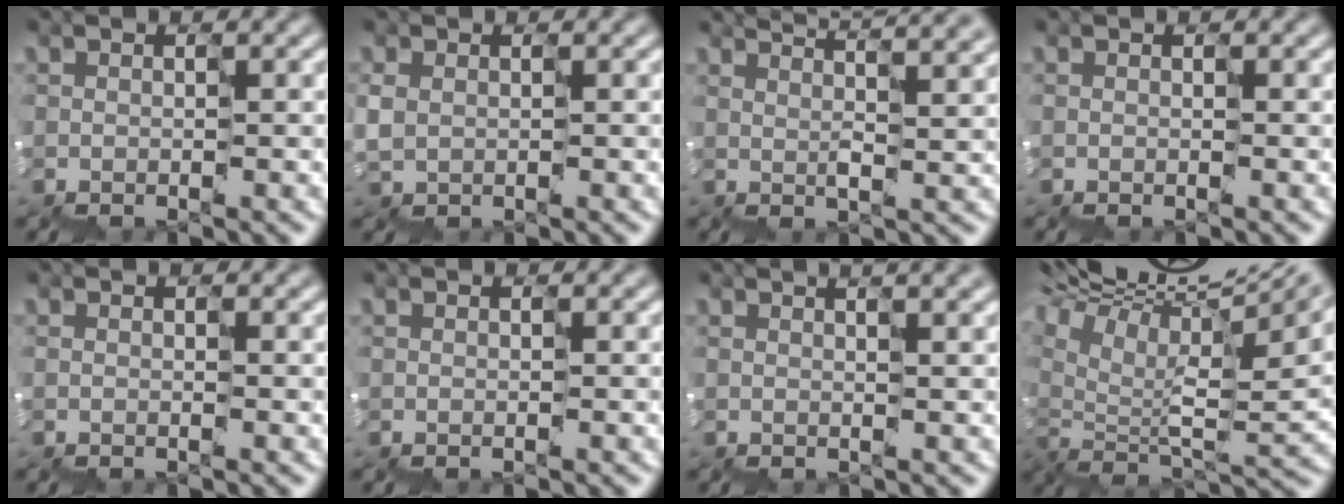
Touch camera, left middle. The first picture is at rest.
{"total": 0.9, "force": [0.3, 0.6, -0.6], "torque": [0.003, 0.009, 0.012]}
{"total": 8.8, "force": [6.5, 3.0, 5.2], "torque": [-0.068, 0.060, 0.076]}
{"total": 0.0}
{"total": 0.0}
{"total": 0.0}
{"total": 4.4, "force": [1.7, 1.9, 3.6], "torque": [-0.035, 0.033, 0.014]}
{"total": 14.1, "force": [10.3, 3.8, 8.8], "torque": [-0.178, 0.037, 0.160]}